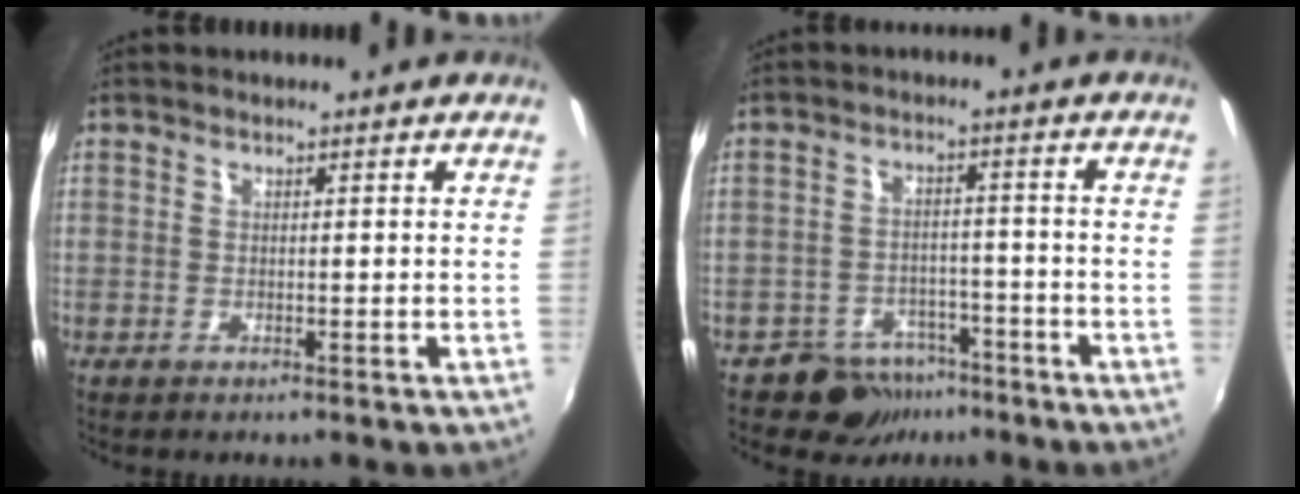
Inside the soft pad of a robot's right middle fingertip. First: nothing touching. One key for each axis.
{"total": 6.7, "fx": -5.1, "fy": 4.3, "fz": 0.7, "tx": -0.023, "ty": 0.024, "tz": -0.074}